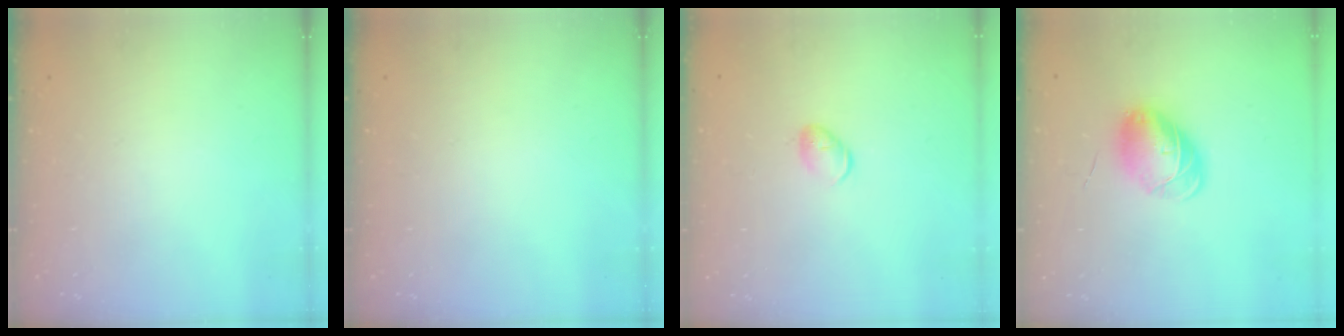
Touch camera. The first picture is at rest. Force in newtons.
{"total": 0.0}
{"total": 6.2, "press": 6.1, "slide": 0.7}
{"total": 8.6, "press": 8.5, "slide": 1.5}